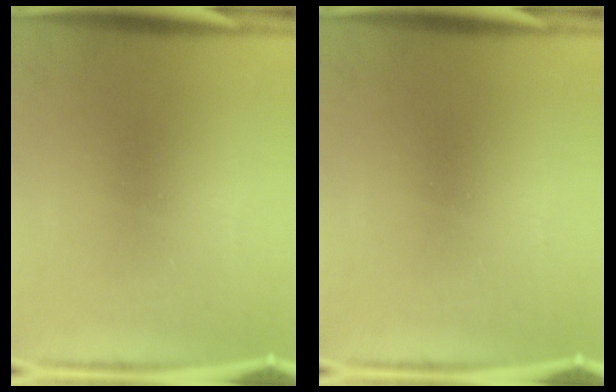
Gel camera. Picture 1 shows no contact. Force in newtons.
{"total": 0.0}